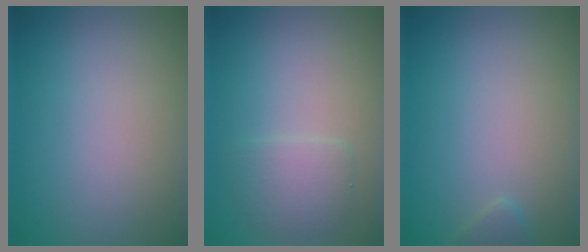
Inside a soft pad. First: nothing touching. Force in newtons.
{"total": 2.3, "press": 2.3, "slide": 0.3}
{"total": 0.7, "press": 0.7, "slide": 0.0}